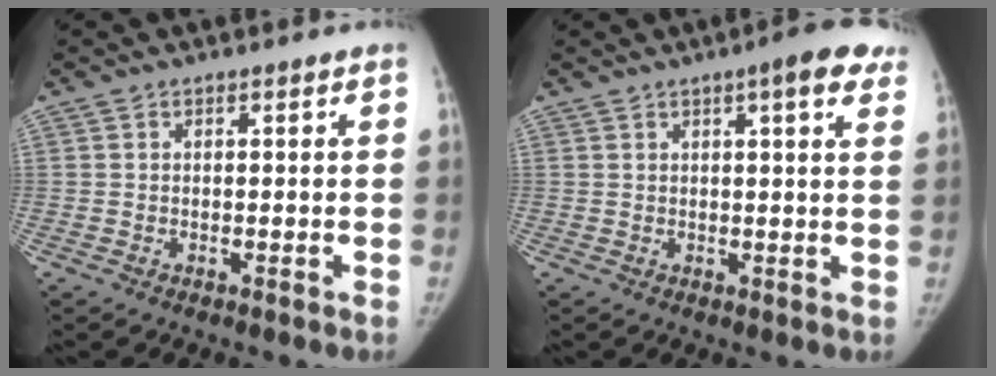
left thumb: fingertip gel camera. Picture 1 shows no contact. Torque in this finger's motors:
{"motor_torque": [0.52, -0.03, 0.69, -0.35, 0.07]}